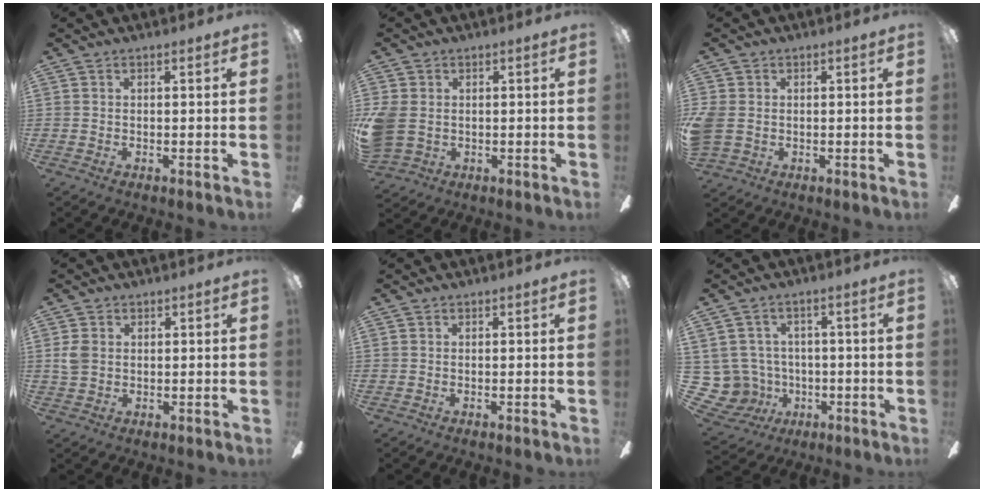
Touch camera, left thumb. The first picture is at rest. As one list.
[{"total": 7.0, "force": [0.1, 5.8, 3.9], "torque": [-0.105, 0.010, 0.005]}, {"total": 4.9, "force": [-0.2, 4.1, 2.6], "torque": [-0.069, 0.006, -0.001]}, {"total": 3.9, "force": [1.1, 3.2, 2.1], "torque": [-0.044, 0.000, 0.019]}, {"total": 0.0}, {"total": 8.2, "force": [-0.1, 8.1, 1.4], "torque": [-0.083, 0.001, 0.008]}]